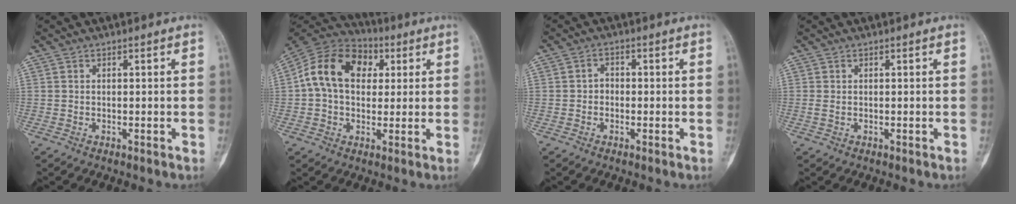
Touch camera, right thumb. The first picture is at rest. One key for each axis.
{"total": 15.4, "fx": 3.0, "fy": 11.2, "fz": 10.1, "tx": -0.160, "ty": 0.024, "tz": 0.042}
{"total": 2.1, "fx": -0.4, "fy": 1.8, "fz": 1.1, "tx": -0.005, "ty": 0.010, "tz": -0.011}
{"total": 0.7, "fx": 0.1, "fy": 0.5, "fz": 0.5, "tx": -0.017, "ty": 0.003, "tz": 0.004}